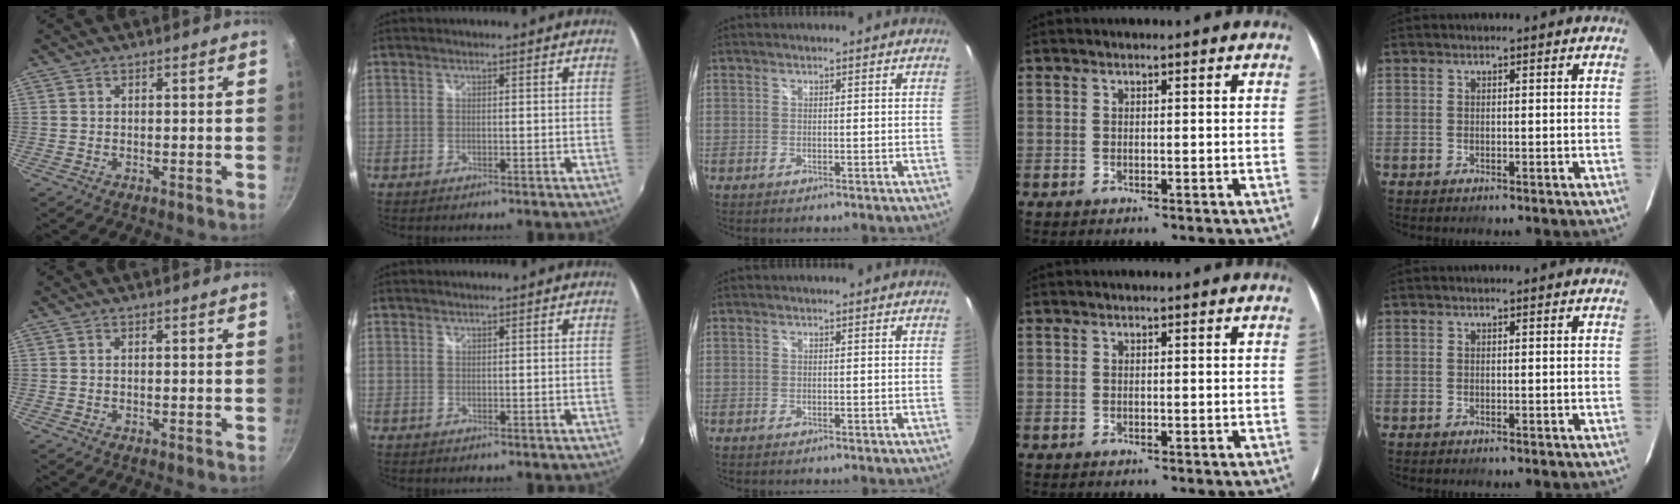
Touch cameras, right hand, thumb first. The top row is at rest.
{}